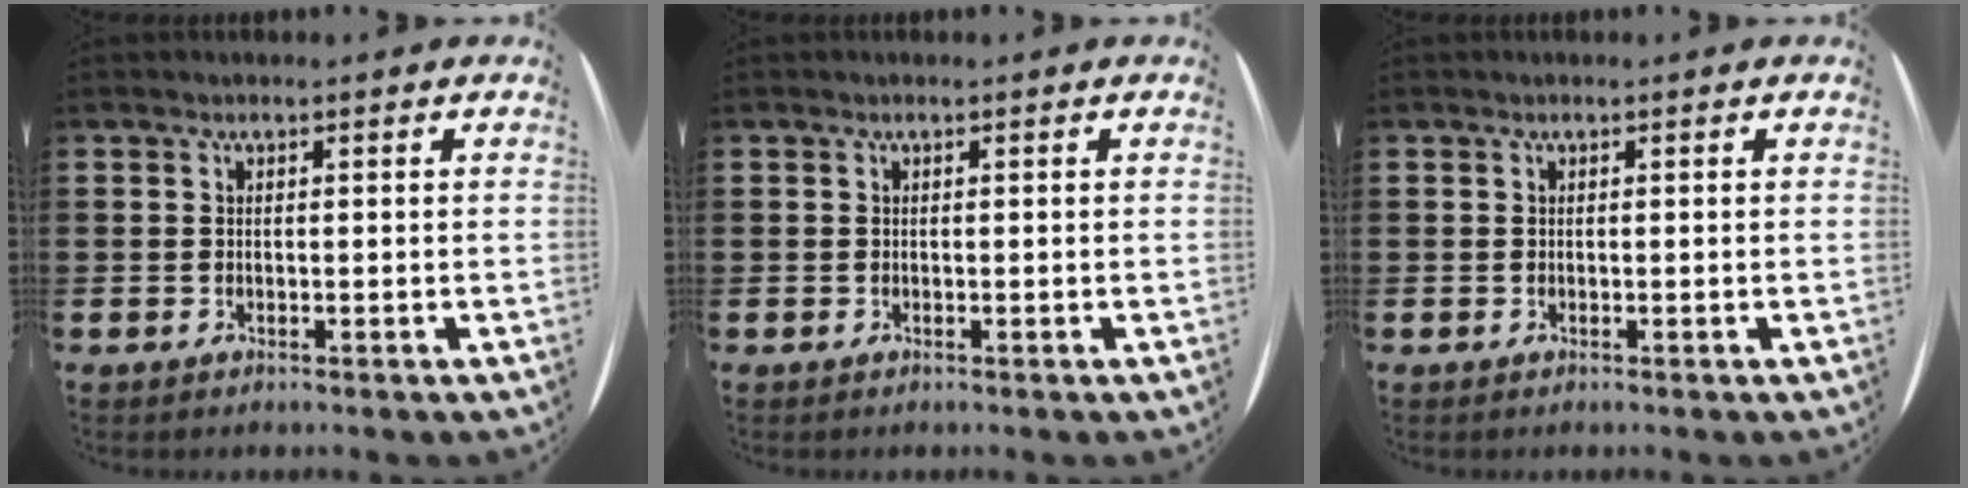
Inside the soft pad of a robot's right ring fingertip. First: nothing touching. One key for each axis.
{"total": 0.0}
{"total": 0.0}